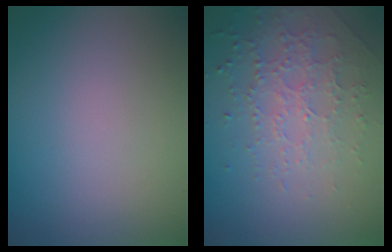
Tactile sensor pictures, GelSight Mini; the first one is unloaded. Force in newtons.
{"total": 2.6, "press": 2.4, "slide": 1.1}